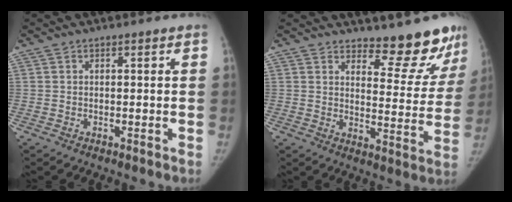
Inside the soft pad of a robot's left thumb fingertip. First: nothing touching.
{"total": 12.4, "force": [10.9, 3.7, 4.6], "torque": [-0.017, -0.103, 0.138]}